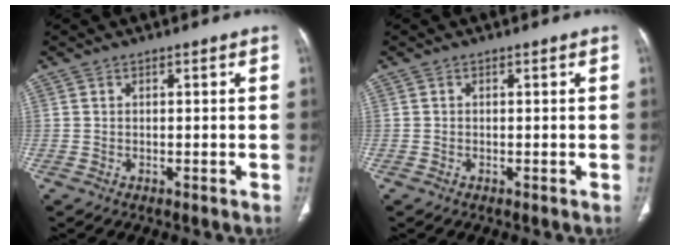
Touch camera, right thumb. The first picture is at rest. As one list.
[{"total": 0.0}]